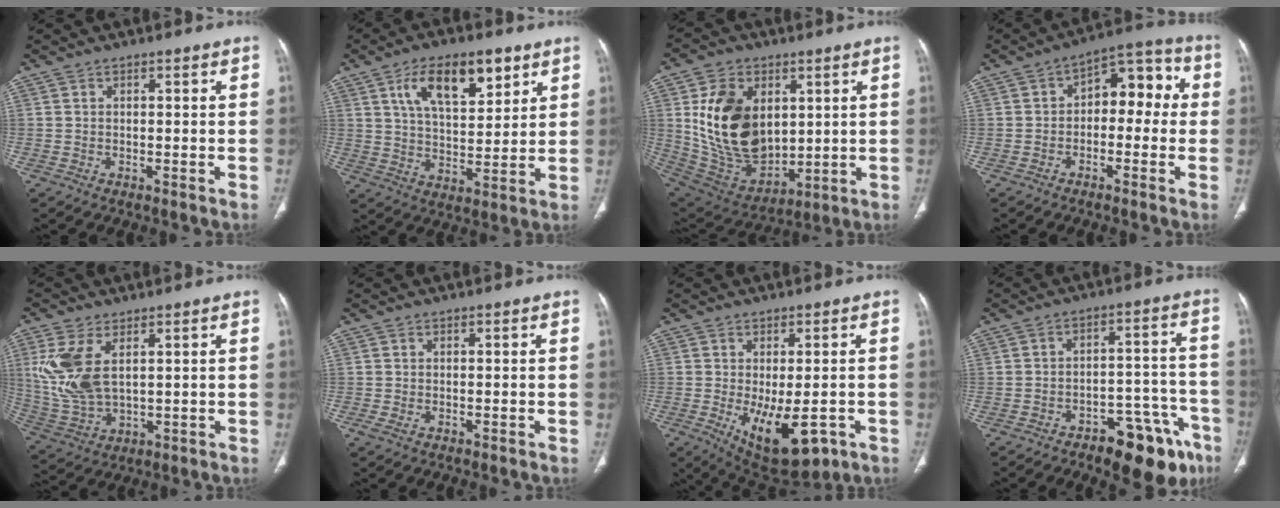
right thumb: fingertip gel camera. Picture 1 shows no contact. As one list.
[{"total": 13.9, "force": [7.0, 6.4, 10.1], "torque": [-0.140, -0.025, 0.124]}, {"total": 20.6, "force": [3.9, 13.8, 14.8], "torque": [-0.240, -0.023, 0.099]}, {"total": 9.9, "force": [-0.1, 6.3, 7.6], "torque": [-0.059, 0.048, -0.014]}, {"total": 11.7, "force": [3.6, 6.2, 9.3], "torque": [-0.208, -0.010, 0.088]}, {"total": 0.8, "force": [-0.3, 0.4, 0.6], "torque": [-0.015, 0.000, -0.002]}, {"total": 13.0, "force": [-4.5, 6.0, 10.6], "torque": [-0.150, -0.014, -0.046]}, {"total": 15.2, "force": [-9.8, 6.3, 9.7], "torque": [-0.072, 0.076, -0.132]}]